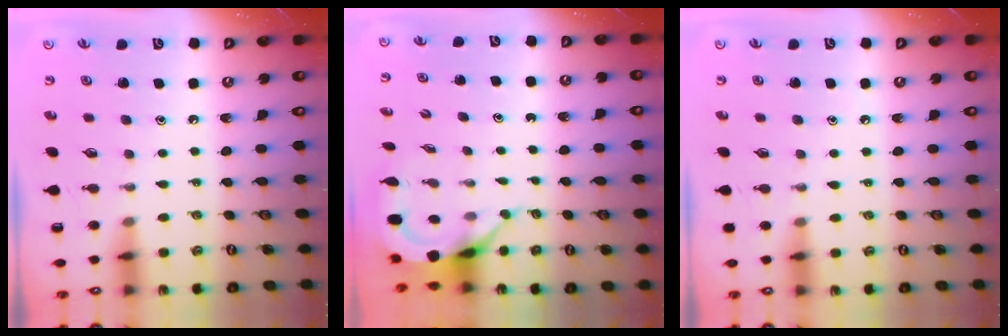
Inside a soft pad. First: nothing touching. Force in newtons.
{"total": 6.2, "press": 6.2, "slide": 0.5}
{"total": 4.7, "press": 4.7, "slide": 0.5}